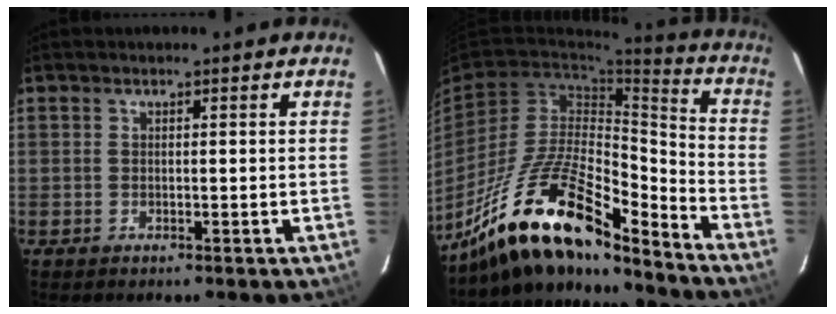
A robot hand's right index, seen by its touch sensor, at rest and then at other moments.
{"total": 20.1, "force": [-15.4, 5.6, 11.7], "torque": [-0.222, -0.005, -0.275]}